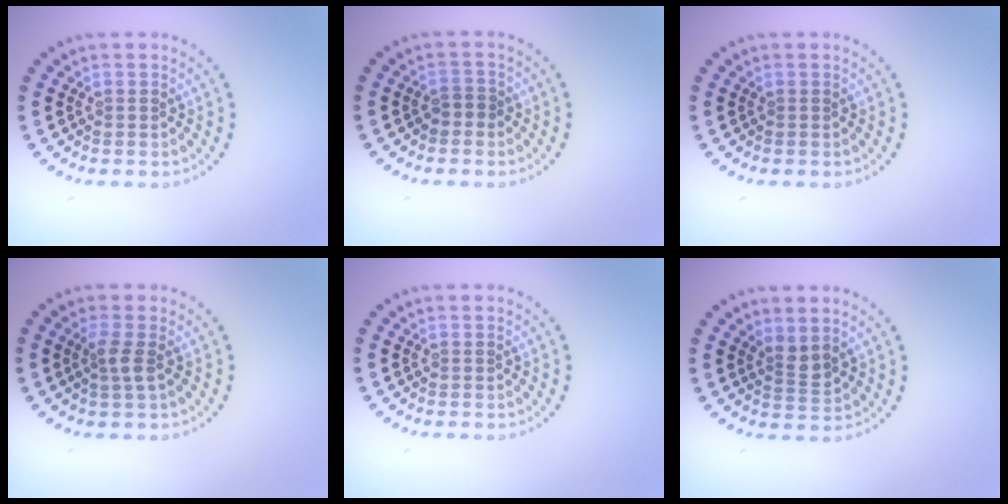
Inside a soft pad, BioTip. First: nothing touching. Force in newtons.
{"total": 1.2, "press": 1.1, "slide": 0.4}
{"total": 0.0}
{"total": 1.7, "press": 1.4, "slide": 1.0}
{"total": 0.0}
{"total": 1.8, "press": 1.3, "slide": 1.2}